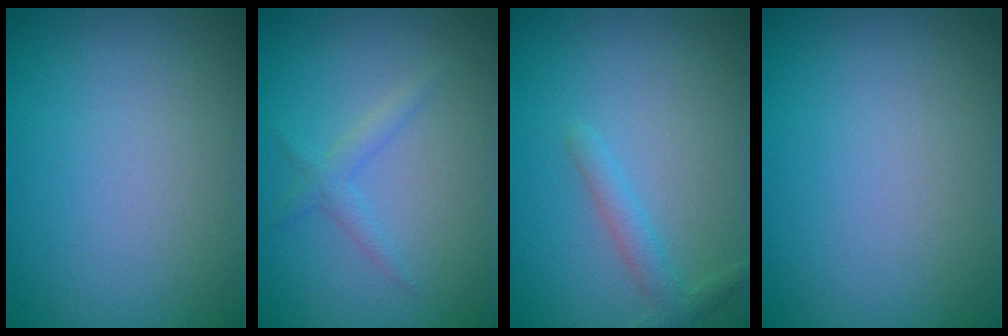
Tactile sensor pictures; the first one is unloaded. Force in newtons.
{"total": 1.4, "press": 1.4, "slide": 0.0}
{"total": 1.7, "press": 1.7, "slide": 0.1}
{"total": 0.0}